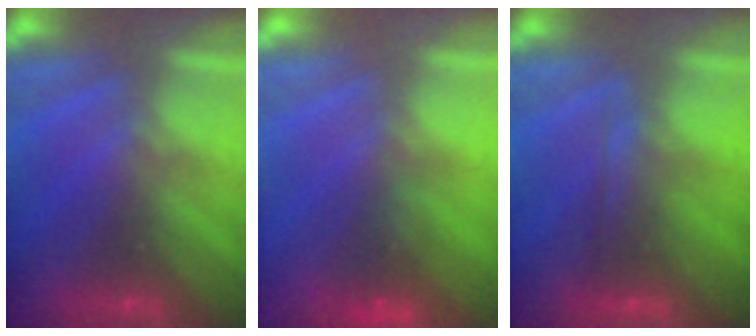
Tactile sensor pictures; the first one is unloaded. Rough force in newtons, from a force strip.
{"total": 3.7}
{"total": 1.9}